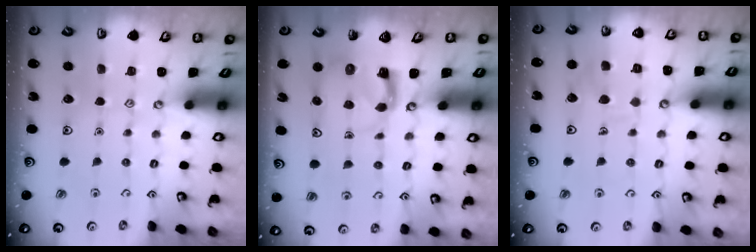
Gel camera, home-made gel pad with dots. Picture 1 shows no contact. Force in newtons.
{"total": 3.9, "press": 3.9, "slide": 0.7}
{"total": 8.2, "press": 8.1, "slide": 0.8}